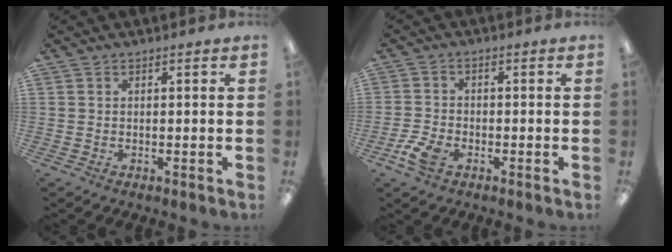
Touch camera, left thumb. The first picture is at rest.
{"total": 5.5, "force": [-2.9, 3.2, 3.5], "torque": [-0.082, 0.007, -0.056]}